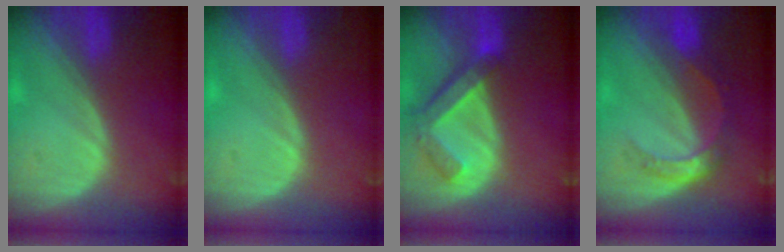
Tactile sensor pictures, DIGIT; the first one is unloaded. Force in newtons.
{"total": 0.5, "press": 0.1, "slide": 0.5}
{"total": 7.0, "press": 6.1, "slide": 3.4}
{"total": 5.3, "press": 4.8, "slide": 2.2}